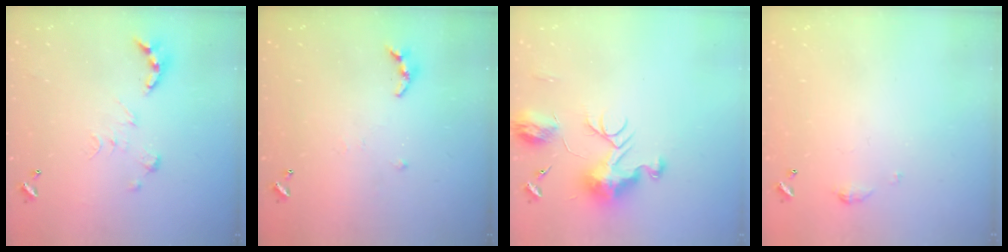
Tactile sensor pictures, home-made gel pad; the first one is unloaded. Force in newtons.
{"total": 4.6, "press": 4.5, "slide": 0.5}
{"total": 12.0, "press": 12.0, "slide": 0.6}
{"total": 3.7, "press": 3.6, "slide": 0.5}